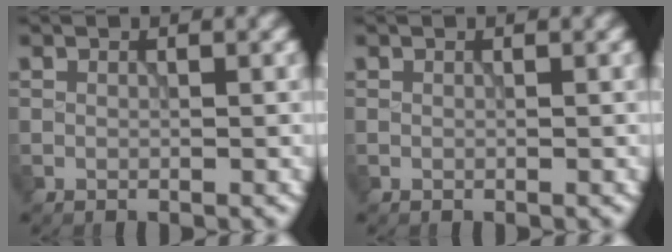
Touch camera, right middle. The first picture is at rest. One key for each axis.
{"total": 0.0}